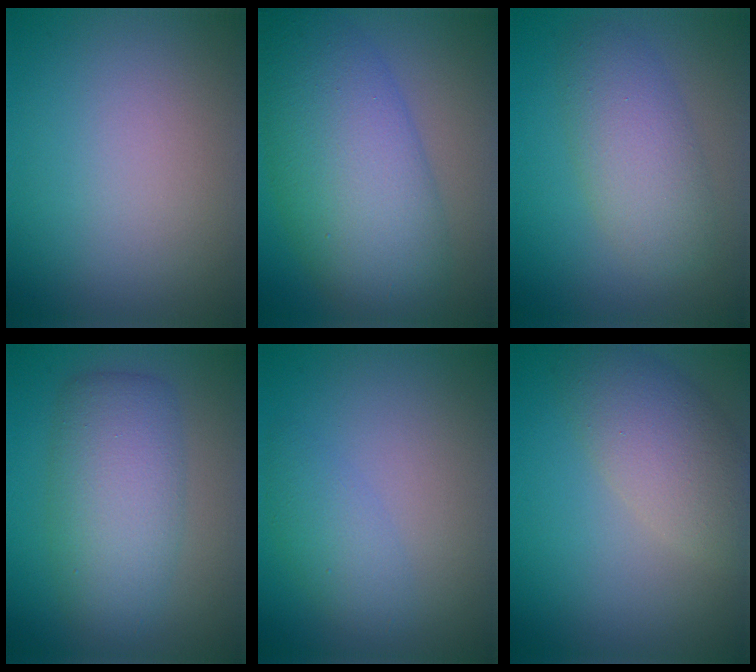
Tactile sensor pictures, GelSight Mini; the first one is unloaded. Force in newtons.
{"total": 10.4, "press": 10.4, "slide": 0.1}
{"total": 4.3, "press": 4.3, "slide": 0.2}
{"total": 5.8, "press": 5.8, "slide": 0.2}
{"total": 2.2, "press": 2.2, "slide": 0.0}
{"total": 4.7, "press": 4.6, "slide": 0.5}